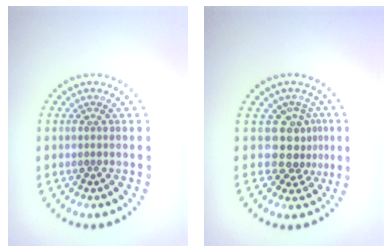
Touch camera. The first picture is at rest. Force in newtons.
{"total": 3.4, "press": 2.7, "slide": 2.2}